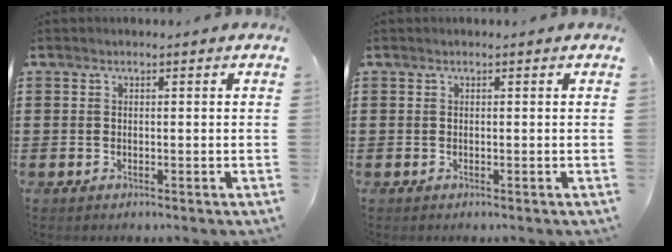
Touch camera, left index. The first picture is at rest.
{"total": 0.0}